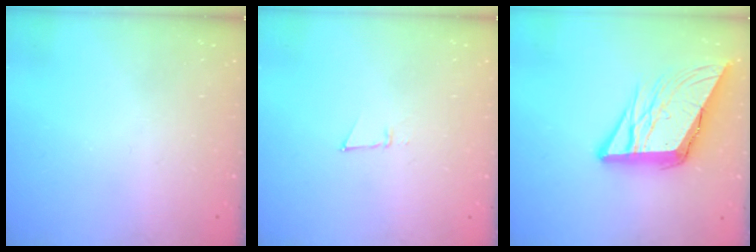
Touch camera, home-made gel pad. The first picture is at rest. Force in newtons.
{"total": 3.1, "press": 3.1, "slide": 0.7}
{"total": 12.9, "press": 12.7, "slide": 2.0}